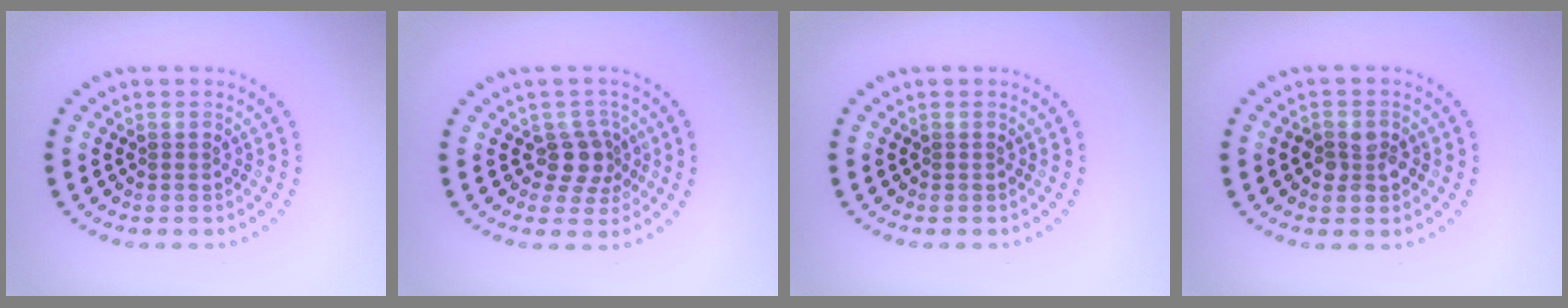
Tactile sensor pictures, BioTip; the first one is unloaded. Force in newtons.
{"total": 2.7, "press": 2.1, "slide": 1.7}
{"total": 0.0}
{"total": 2.4, "press": 2.4, "slide": 0.3}